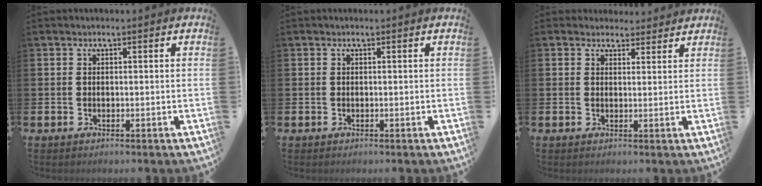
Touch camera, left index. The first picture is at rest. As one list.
[{"total": 0.0}, {"total": 2.9, "force": [2.6, 1.1, -0.1], "torque": [0.005, -0.009, 0.047]}]